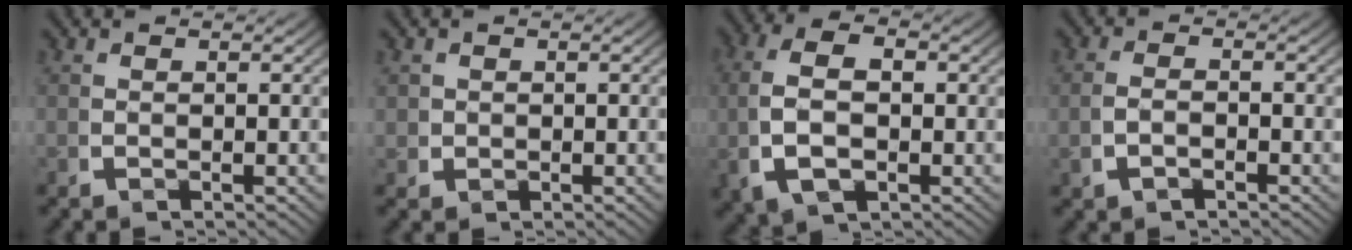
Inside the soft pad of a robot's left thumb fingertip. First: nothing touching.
{"total": 1.8, "force": [0.3, 1.7, 0.6], "torque": [-0.017, -0.012, 0.011]}
{"total": 6.9, "force": [0.1, 4.3, 5.4], "torque": [-0.121, -0.005, 0.010]}
{"total": 1.5, "force": [-0.8, 0.7, 1.1], "torque": [-0.029, 0.000, -0.011]}